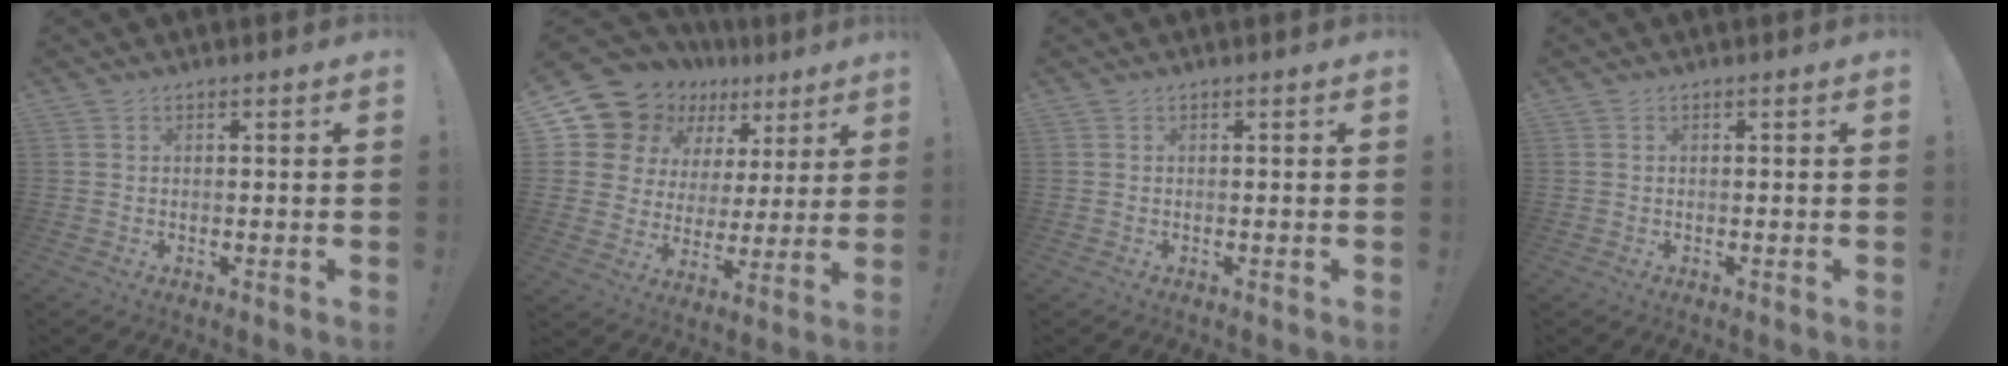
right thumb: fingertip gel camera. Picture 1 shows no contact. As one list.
[{"total": 15.2, "force": [11.3, 9.0, 4.8], "torque": [-0.099, -0.081, 0.223]}, {"total": 0.0}, {"total": 0.0}]